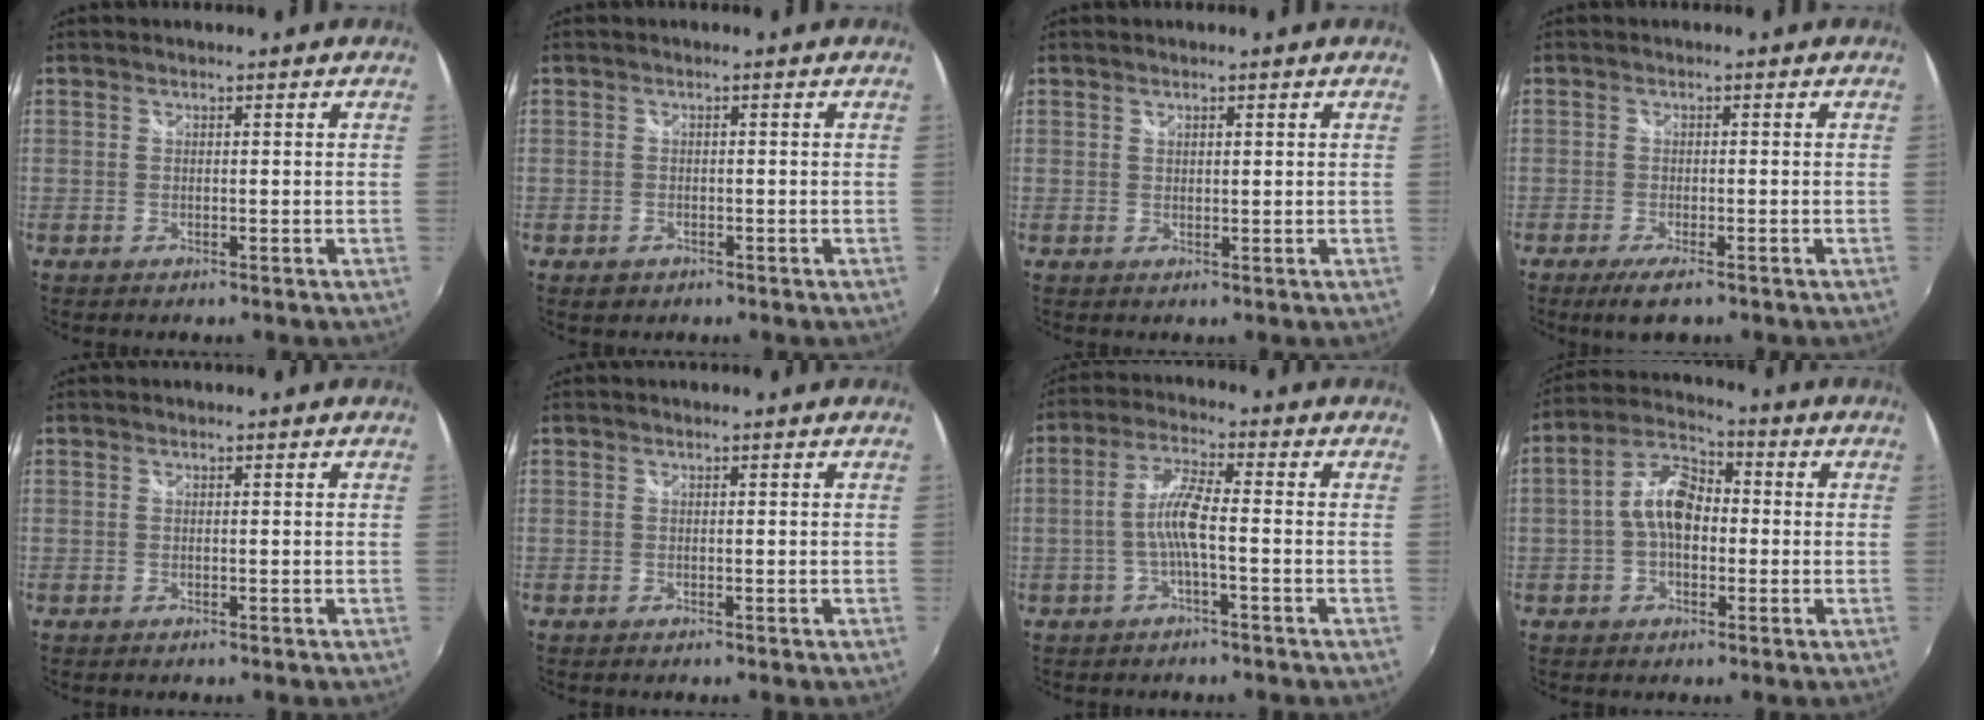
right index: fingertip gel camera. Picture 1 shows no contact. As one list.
[{"total": 2.1, "force": [-1.1, 1.7, 0.7], "torque": [-0.015, -0.002, -0.014]}, {"total": 0.9, "force": [0.5, 0.5, 0.5], "torque": [-0.006, 0.001, 0.009]}, {"total": 4.4, "force": [-3.1, 1.0, 3.0], "torque": [-0.069, -0.016, -0.054]}, {"total": 0.0}, {"total": 0.0}, {"total": 6.0, "force": [-1.6, 0.4, 5.8], "torque": [-0.126, 0.009, -0.028]}, {"total": 8.8, "force": [-0.6, 5.3, 7.1], "torque": [-0.141, 0.024, -0.014]}]